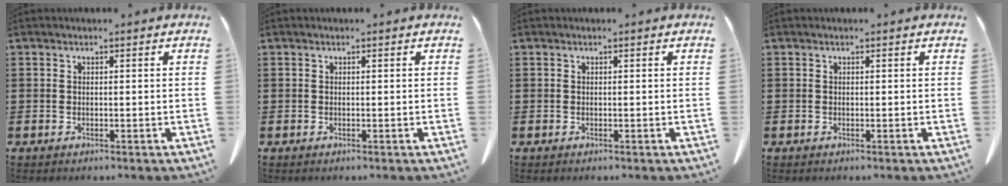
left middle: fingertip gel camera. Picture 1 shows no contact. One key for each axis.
{"total": 0.0}
{"total": 0.0}
{"total": 0.0}